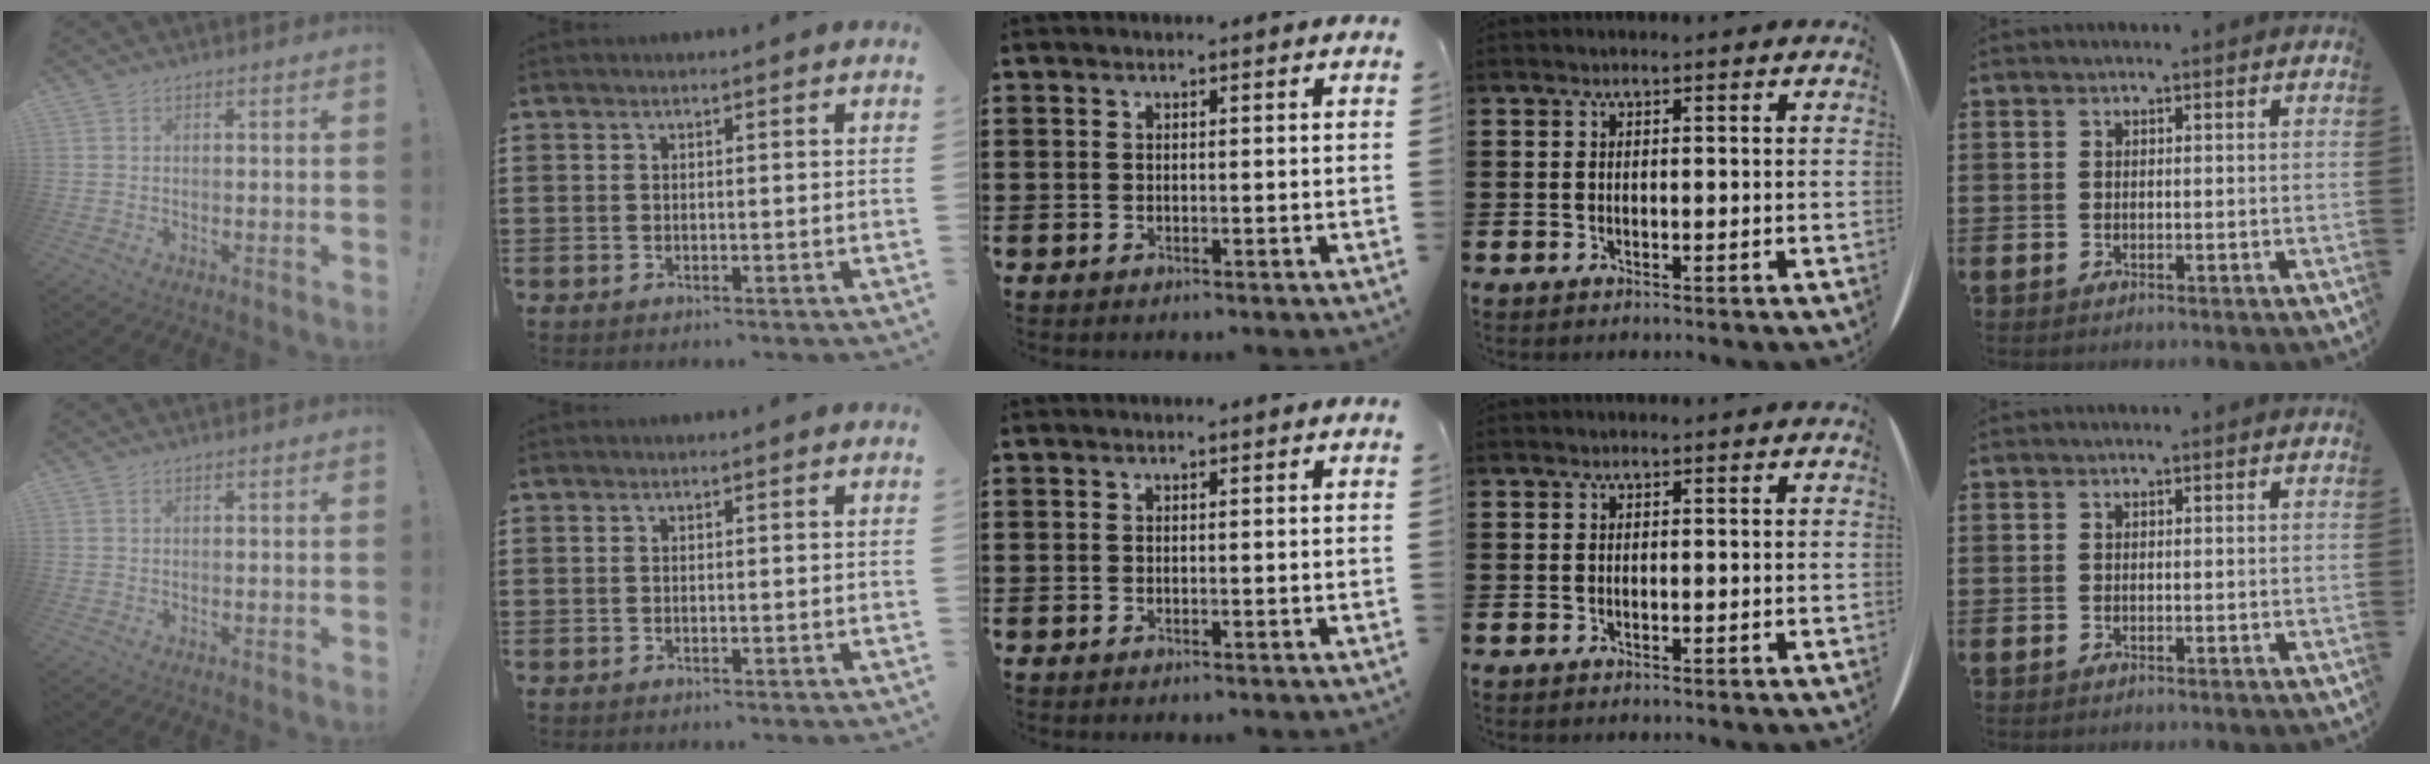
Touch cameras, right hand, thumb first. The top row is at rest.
{}